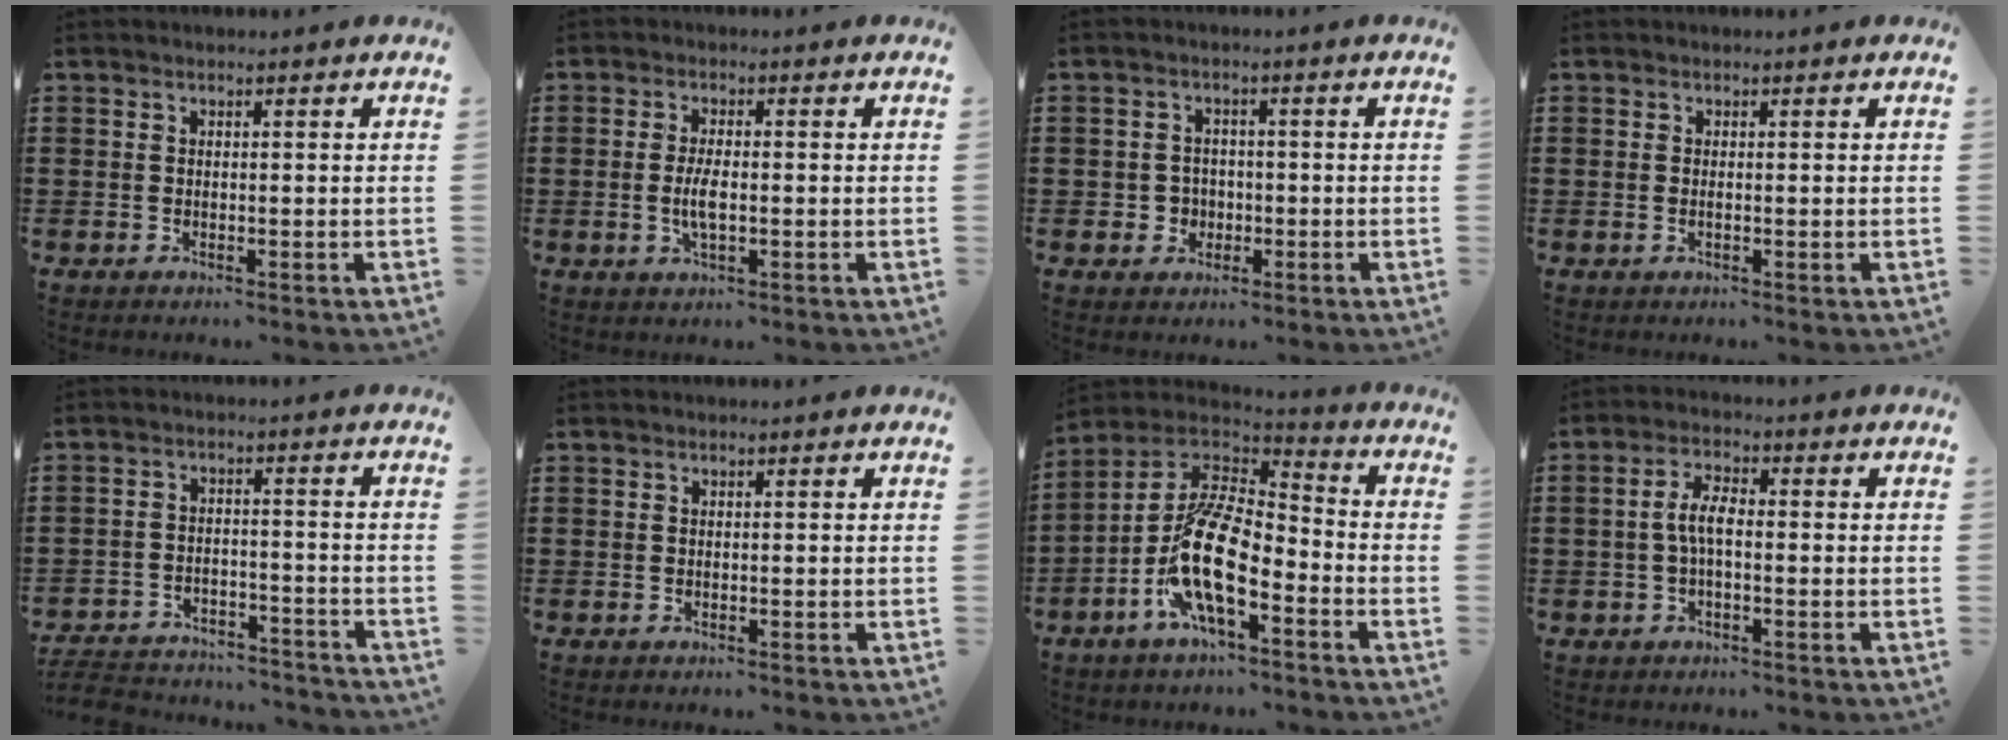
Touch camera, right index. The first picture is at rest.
{"total": 3.7, "force": [-0.6, 1.1, 3.4], "torque": [-0.070, -0.004, -0.011]}
{"total": 2.9, "force": [-0.9, 2.6, 0.8], "torque": [-0.026, 0.002, -0.020]}
{"total": 0.5, "force": [-0.1, -0.1, 0.5], "torque": [-0.011, -0.005, 0.000]}
{"total": 5.1, "force": [-5.0, 0.6, 0.7], "torque": [-0.027, 0.000, -0.103]}
{"total": 0.0}
{"total": 14.0, "force": [-5.9, 5.3, 11.5], "torque": [-0.264, -0.001, -0.123]}
{"total": 4.3, "force": [-0.5, 1.7, 4.0], "torque": [-0.086, 0.004, -0.014]}